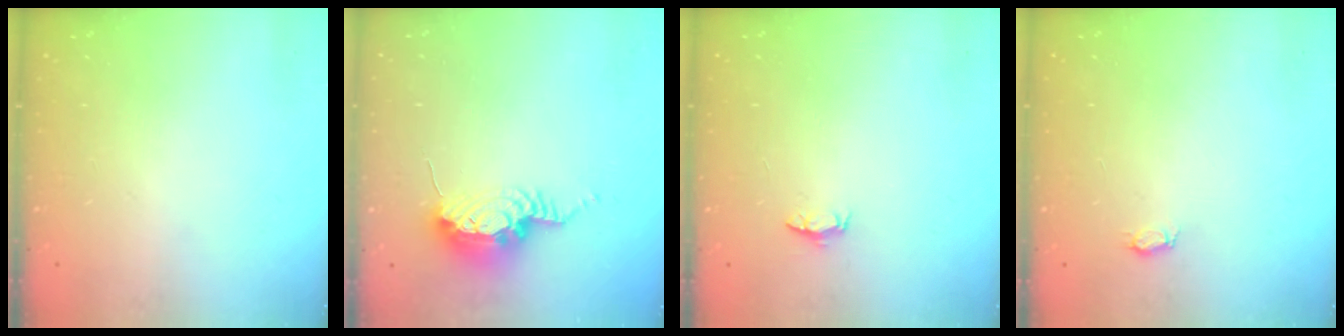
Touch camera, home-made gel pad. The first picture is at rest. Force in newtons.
{"total": 13.5, "press": 10.7, "slide": 8.2}
{"total": 3.1, "press": 3.1, "slide": 0.3}
{"total": 3.7, "press": 3.6, "slide": 0.5}